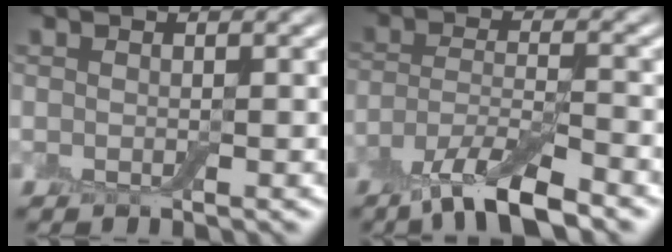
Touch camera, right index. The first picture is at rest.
{"total": 6.4, "force": [-4.6, 1.5, 4.2], "torque": [-0.079, -0.006, -0.091]}